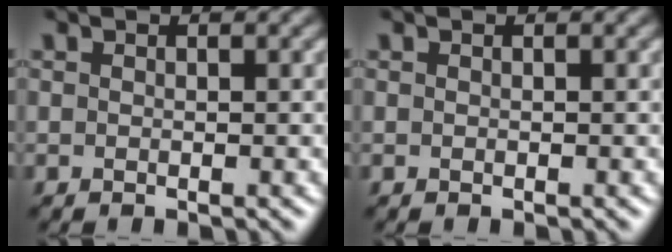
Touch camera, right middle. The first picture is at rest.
{"total": 0.0}